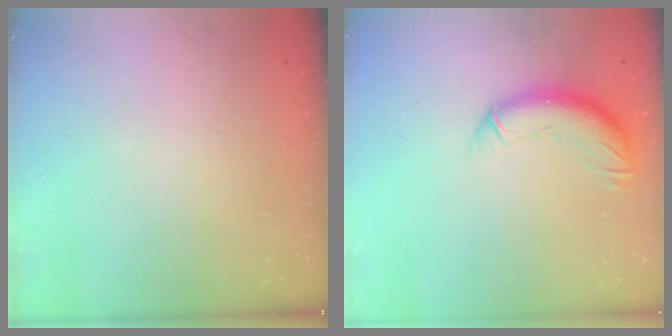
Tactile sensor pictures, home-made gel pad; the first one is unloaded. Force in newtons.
{"total": 11.7, "press": 11.5, "slide": 2.1}